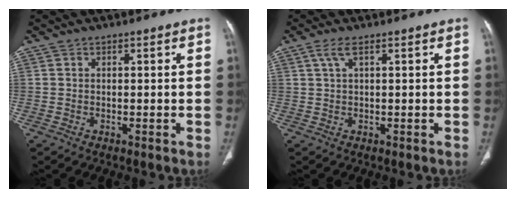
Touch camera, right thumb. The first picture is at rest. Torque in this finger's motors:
{"motor_torque": [-0.06, -0.06, 0.34, -0.34, 0.01]}